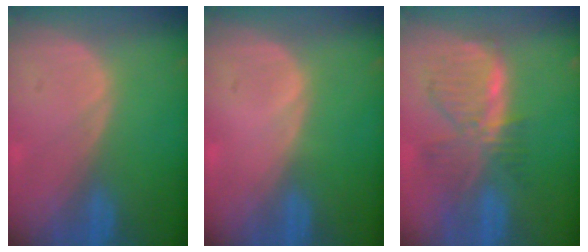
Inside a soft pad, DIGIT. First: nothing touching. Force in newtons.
{"total": 0.0}
{"total": 7.8, "press": 7.0, "slide": 3.5}